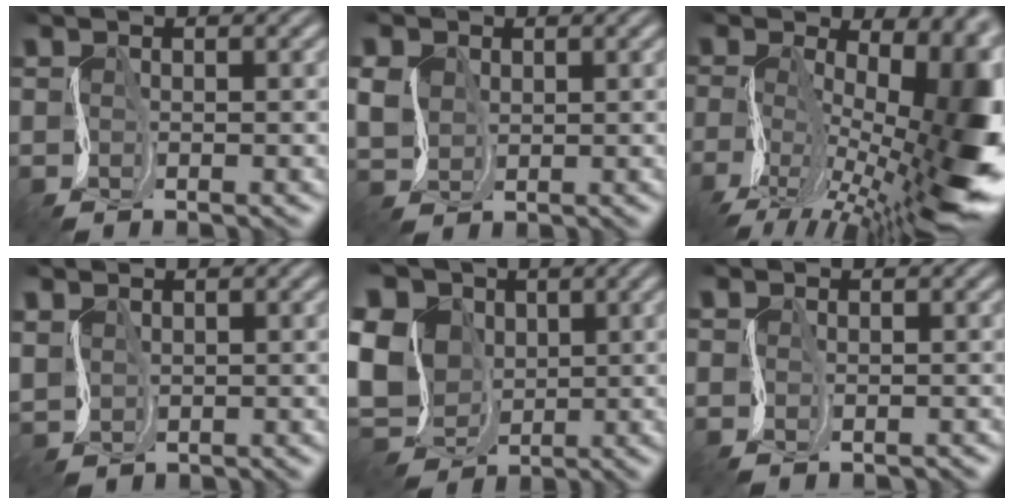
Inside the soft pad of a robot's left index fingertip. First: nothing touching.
{"total": 2.0, "force": [1.1, 1.2, -1.3], "torque": [0.000, 0.011, 0.014]}
{"total": 15.2, "force": [-3.5, 7.5, 12.8], "torque": [-0.190, -0.003, -0.056]}
{"total": 2.0, "force": [0.7, 0.0, -1.9], "torque": [0.017, 0.007, 0.013]}
{"total": 11.6, "force": [1.8, 10.1, 5.4], "torque": [-0.120, 0.019, -0.005]}
{"total": 1.0, "force": [-0.7, 0.3, -0.7], "torque": [0.007, 0.001, -0.013]}